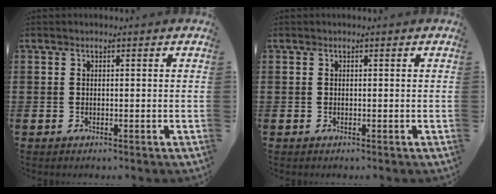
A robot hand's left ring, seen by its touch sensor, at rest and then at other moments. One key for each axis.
{"total": 0.0}